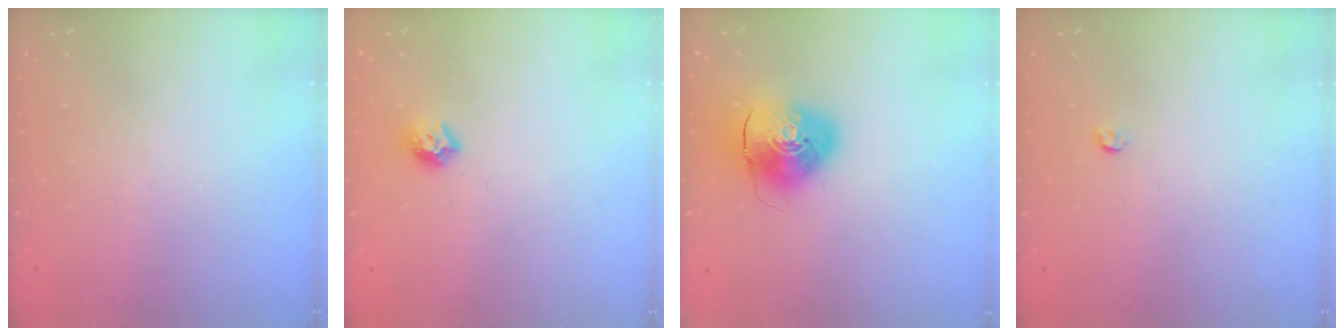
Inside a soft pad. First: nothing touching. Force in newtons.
{"total": 7.5, "press": 7.5, "slide": 0.6}
{"total": 10.5, "press": 10.4, "slide": 1.8}
{"total": 3.2, "press": 3.2, "slide": 0.4}